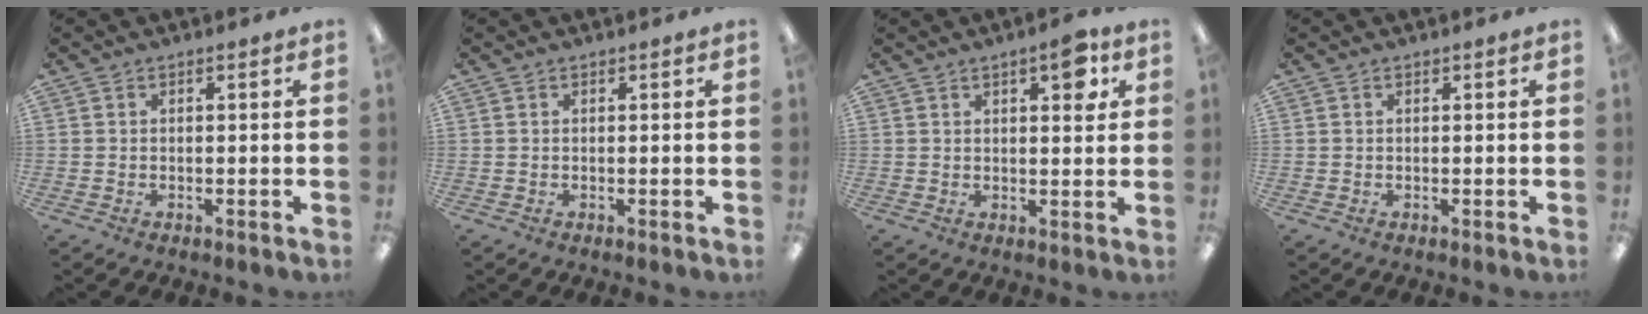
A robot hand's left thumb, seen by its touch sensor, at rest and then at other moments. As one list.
[{"total": 0.0}, {"total": 6.1, "force": [3.2, 2.1, 4.8], "torque": [-0.052, -0.015, 0.045]}, {"total": 0.0}]